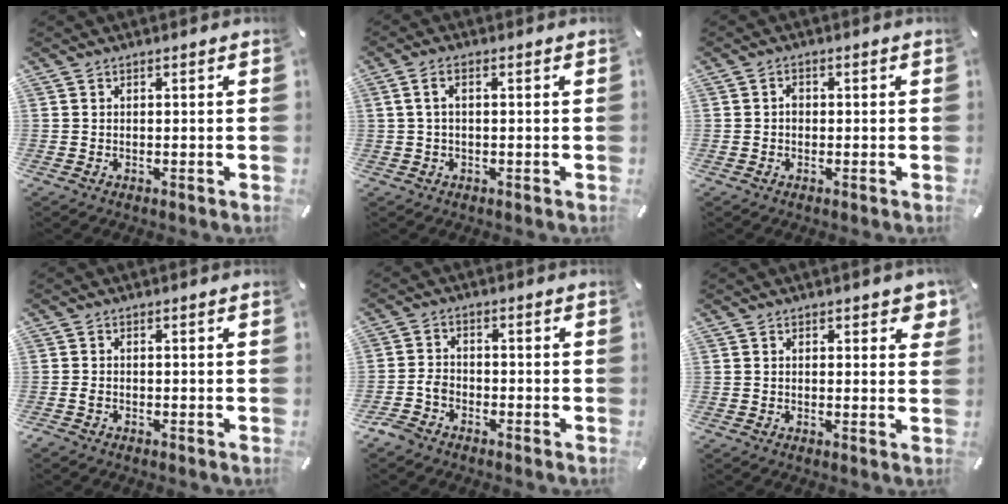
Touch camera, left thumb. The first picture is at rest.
{"total": 2.7, "force": [0.2, 1.1, 2.4], "torque": [-0.047, 0.005, 0.003]}
{"total": 1.4, "force": [-0.2, 1.2, 0.6], "torque": [-0.014, 0.006, -0.006]}
{"total": 1.0, "force": [-0.7, 0.6, 0.3], "torque": [-0.009, 0.001, -0.014]}
{"total": 4.1, "force": [-2.7, 2.8, 1.3], "torque": [-0.035, 0.012, -0.053]}
{"total": 2.6, "force": [1.4, 1.4, 1.7], "torque": [-0.016, -0.004, 0.019]}